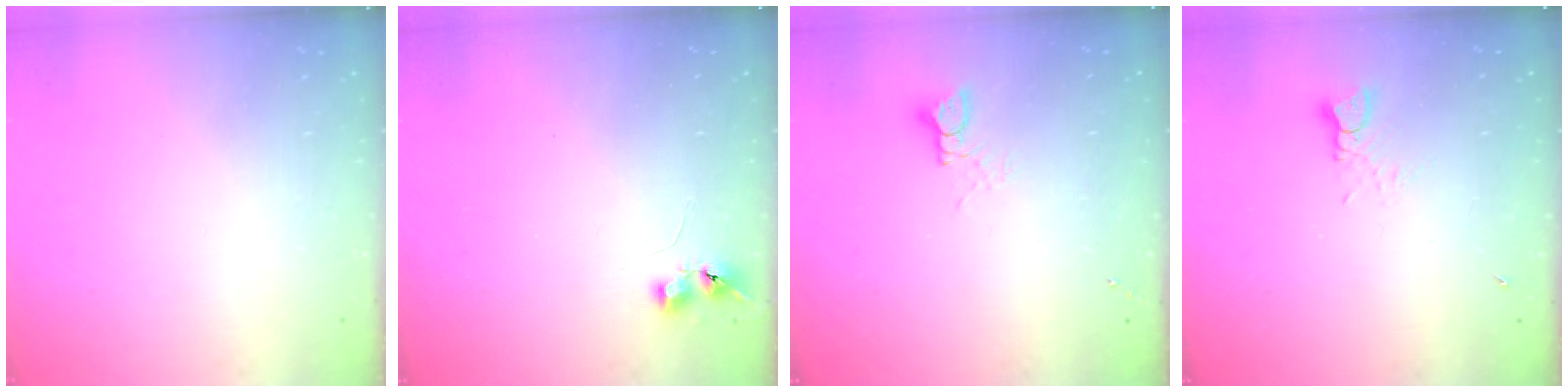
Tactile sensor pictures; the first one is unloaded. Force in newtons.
{"total": 5.2, "press": 5.1, "slide": 0.9}
{"total": 2.4, "press": 2.4, "slide": 0.3}
{"total": 1.9, "press": 1.9, "slide": 0.1}